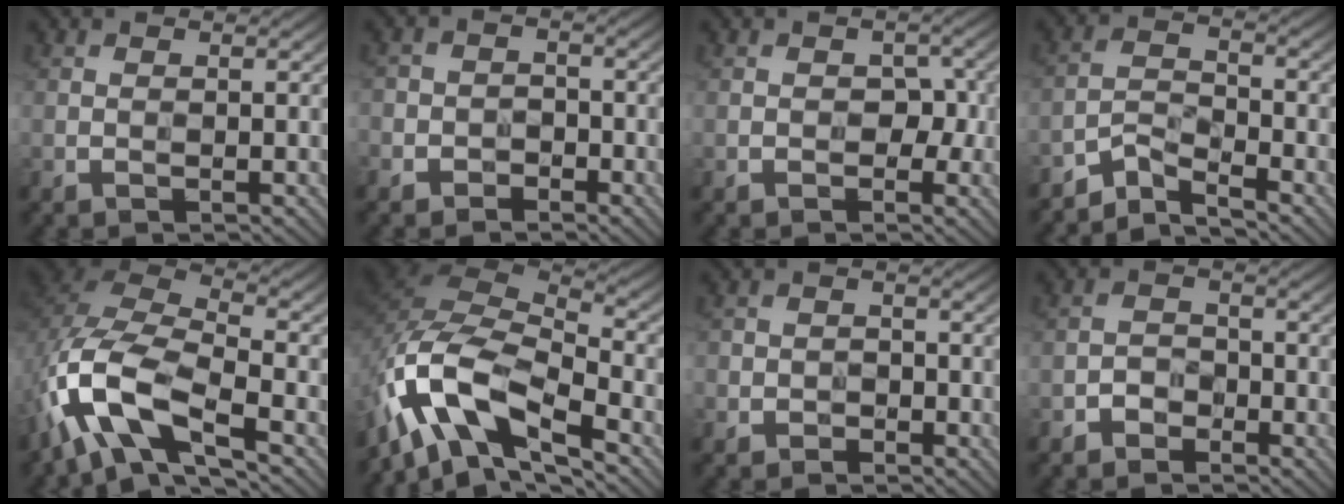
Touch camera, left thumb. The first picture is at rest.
{"total": 3.1, "force": [-2.1, 2.2, -0.2], "torque": [0.022, 0.008, -0.056]}
{"total": 2.6, "force": [-0.8, 2.0, 1.5], "torque": [-0.013, -0.002, -0.015]}
{"total": 3.6, "force": [-3.6, -0.1, 0.5], "torque": [-0.012, 0.002, -0.086]}
{"total": 12.4, "force": [-6.3, 5.3, 9.2], "torque": [-0.201, -0.011, -0.138]}
{"total": 13.2, "force": [-7.9, 5.7, 8.8], "torque": [-0.194, -0.012, -0.160]}
{"total": 2.1, "force": [-1.5, 1.5, -0.3], "torque": [0.019, 0.002, -0.039]}
{"total": 2.0, "force": [-1.8, 0.9, 0.0], "torque": [0.005, 0.008, -0.042]}